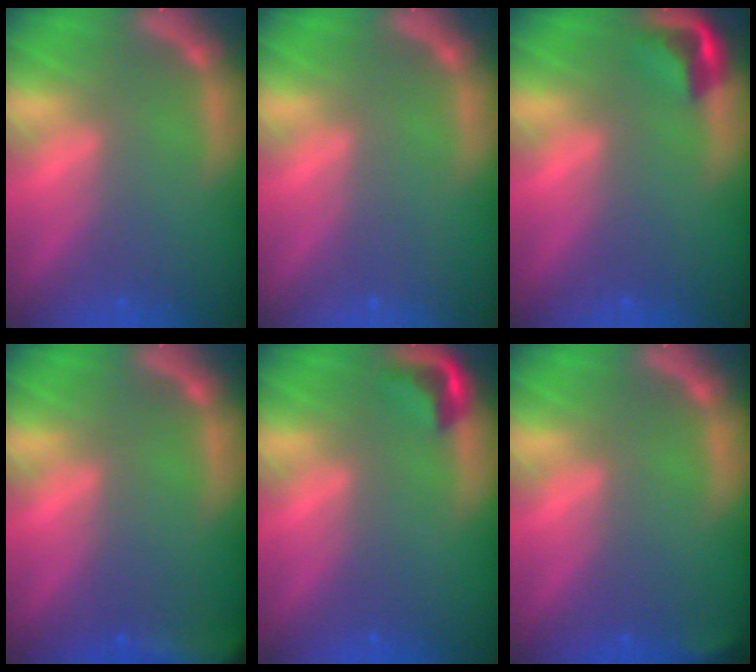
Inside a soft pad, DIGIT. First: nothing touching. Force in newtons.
{"total": 0.0}
{"total": 2.9}
{"total": 8.0}
{"total": 2.4}
{"total": 1.4}